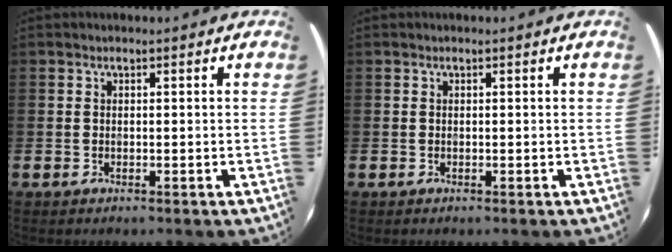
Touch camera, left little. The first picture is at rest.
{"total": 0.0}